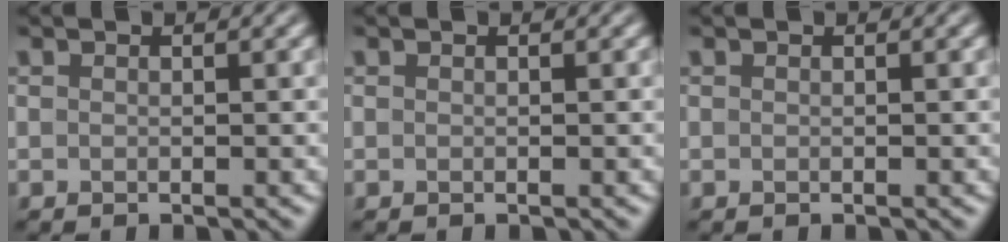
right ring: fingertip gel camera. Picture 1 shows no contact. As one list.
[{"total": 0.0}, {"total": 0.0}]